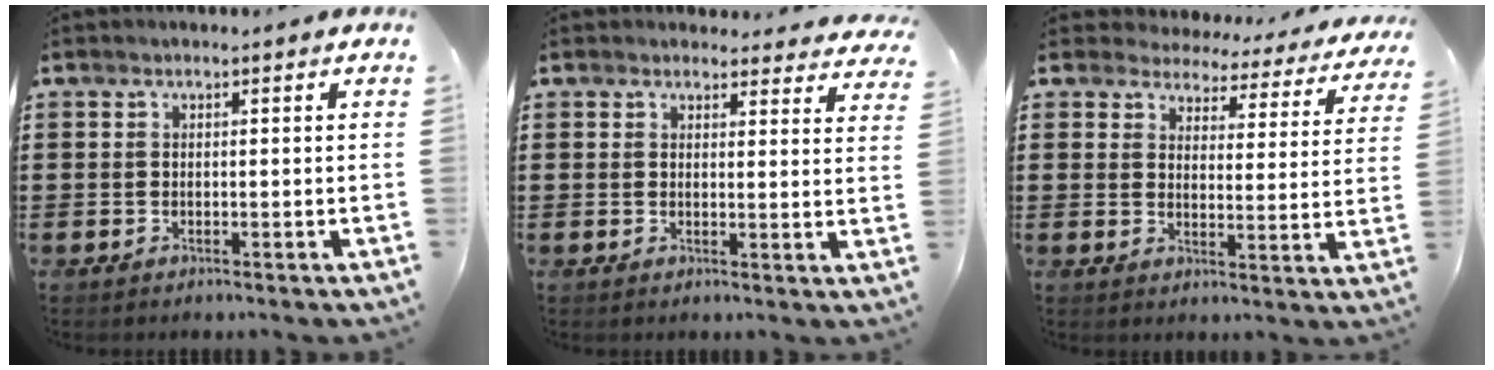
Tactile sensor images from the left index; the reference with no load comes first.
{"total": 2.8, "force": [2.7, 0.7, 0.3], "torque": [-0.007, -0.013, 0.048]}
{"total": 3.6, "force": [3.5, 0.8, 0.3], "torque": [-0.022, -0.028, 0.056]}